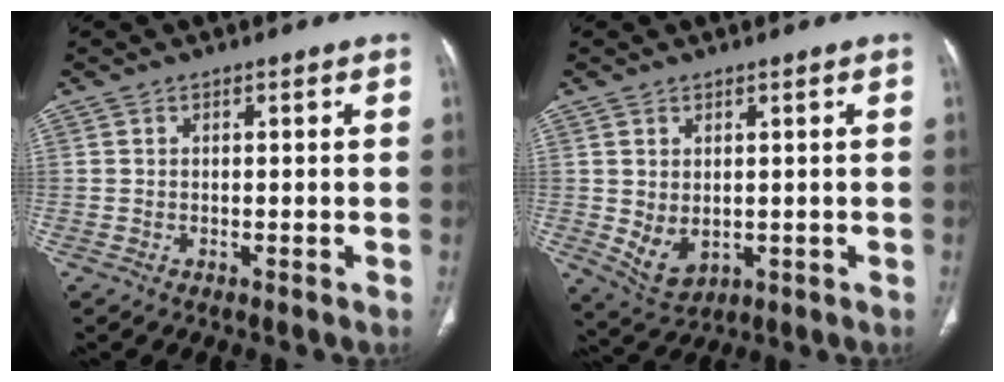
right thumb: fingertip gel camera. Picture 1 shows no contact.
{"total": 5.7, "force": [-0.1, 4.0, 4.2], "torque": [-0.070, -0.010, 0.020]}